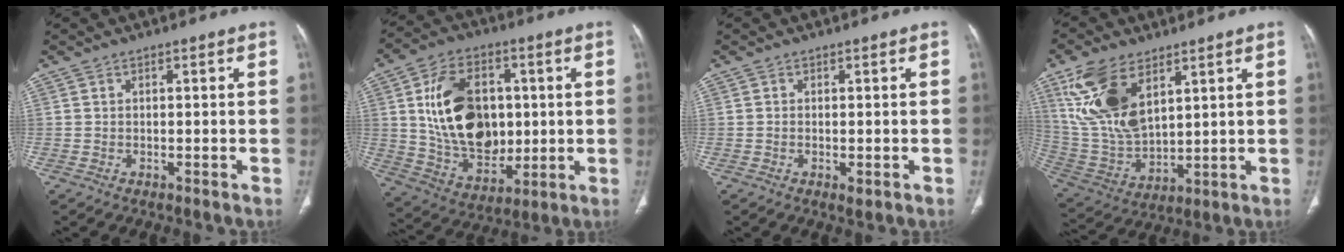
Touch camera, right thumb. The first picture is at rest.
{"total": 19.3, "force": [2.7, 13.3, 13.8], "torque": [-0.196, -0.009, 0.060]}
{"total": 1.4, "force": [-0.4, 0.7, 1.1], "torque": [-0.020, -0.004, -0.002]}
{"total": 16.7, "force": [8.0, 8.5, 11.9], "torque": [-0.232, -0.027, 0.171]}